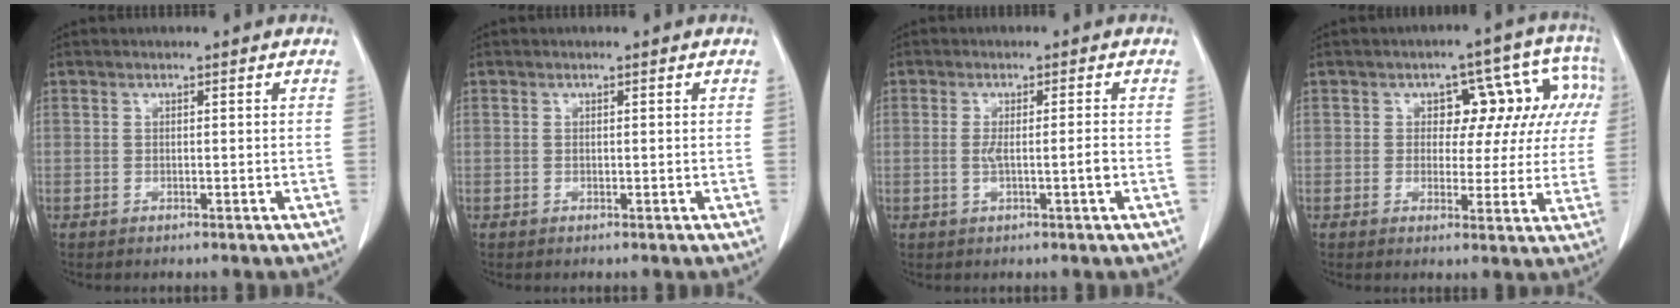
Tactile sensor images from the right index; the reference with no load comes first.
{"total": 0.0}
{"total": 3.1, "force": [-0.7, -0.2, 3.1], "torque": [-0.056, -0.002, -0.009]}
{"total": 10.1, "force": [2.2, 6.1, 7.7], "torque": [-0.068, 0.044, 0.026]}